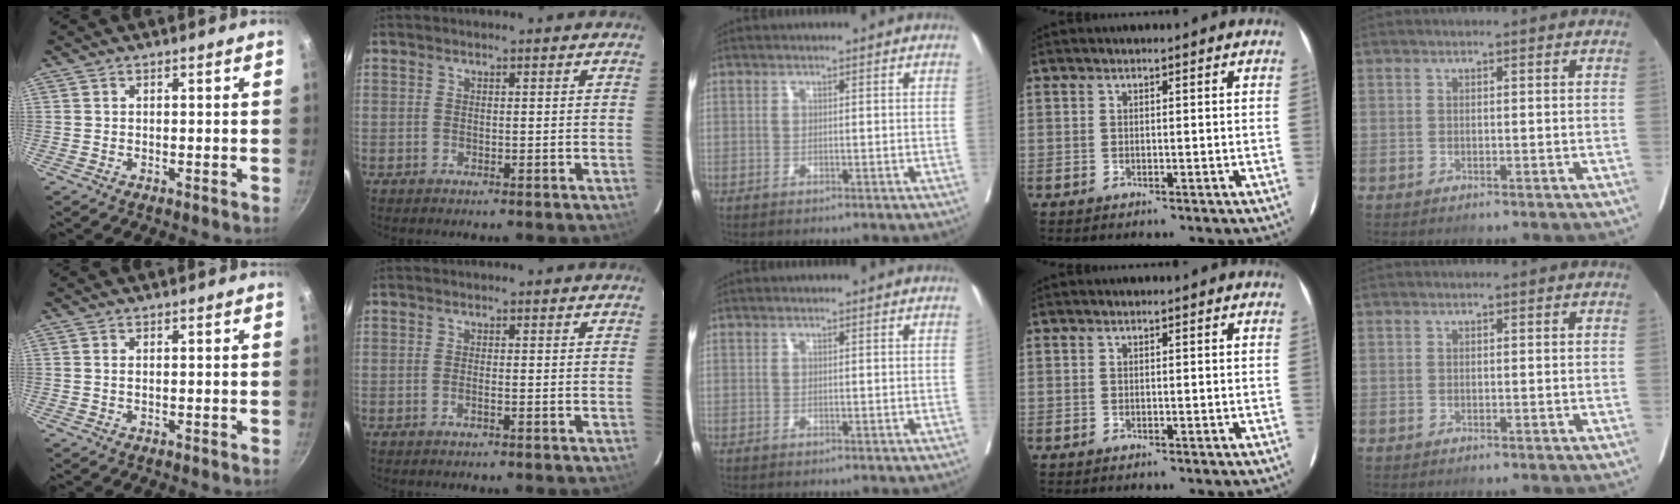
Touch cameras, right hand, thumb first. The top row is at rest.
{"thumb": {"total": 0.7, "force": [0.1, 0.4, 0.6], "torque": [-0.014, 0.000, 0.003]}, "index": {"total": 0.8, "force": [-0.3, 0.0, 0.7], "torque": [-0.017, 0.000, -0.006]}}